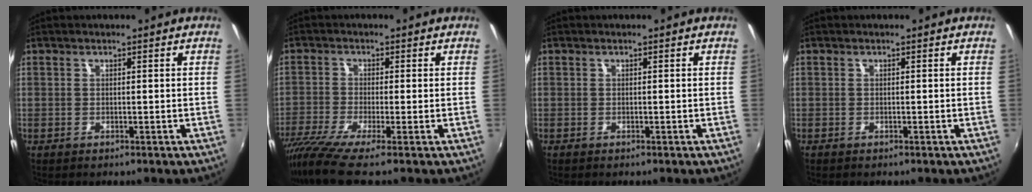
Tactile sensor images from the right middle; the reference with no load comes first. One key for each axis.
{"total": 7.5, "fx": -5.8, "fy": -0.7, "fz": 4.7, "tx": -0.115, "ty": -0.034, "tz": -0.110}
{"total": 0.0}
{"total": 0.0}